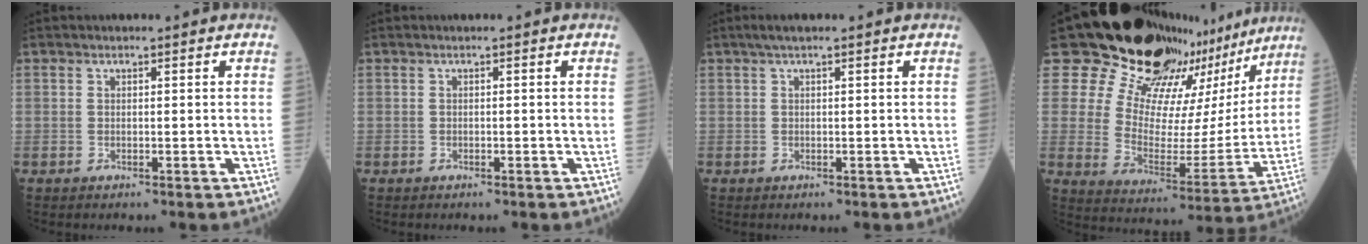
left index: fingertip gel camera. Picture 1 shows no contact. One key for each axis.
{"total": 0.0}
{"total": 1.8, "fx": 1.2, "fy": 0.1, "fz": 1.4, "tx": -0.027, "ty": 0.011, "tz": 0.019}
{"total": 27.5, "fx": 22.7, "fy": 10.4, "fz": 11.6, "tx": -0.188, "ty": -0.037, "tz": 0.306}